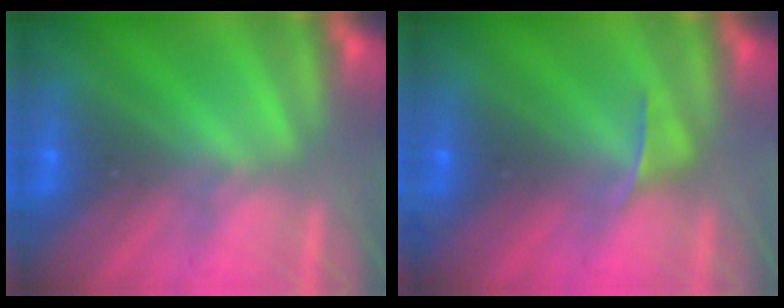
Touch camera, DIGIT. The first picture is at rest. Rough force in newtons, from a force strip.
{"total": 2.6}